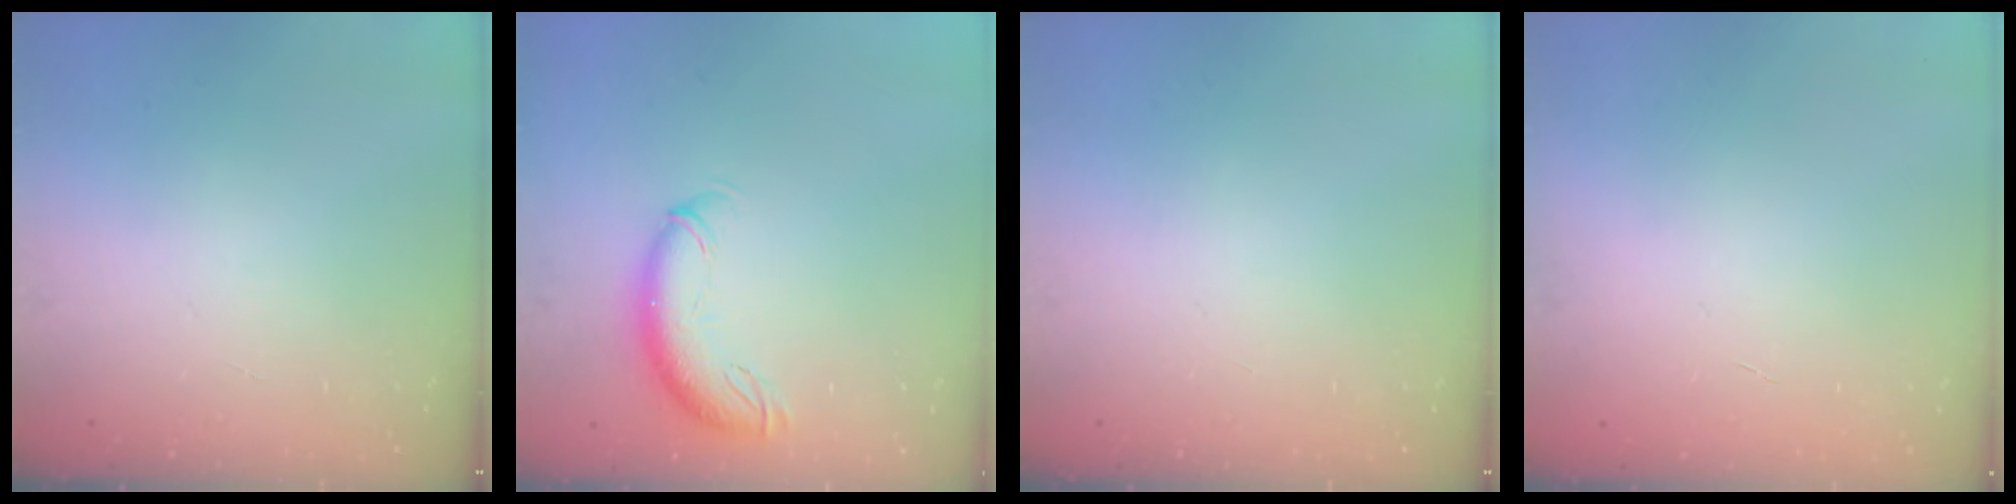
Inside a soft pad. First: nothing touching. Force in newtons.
{"total": 10.2, "press": 10.0, "slide": 2.3}
{"total": 0.0}
{"total": 0.0}